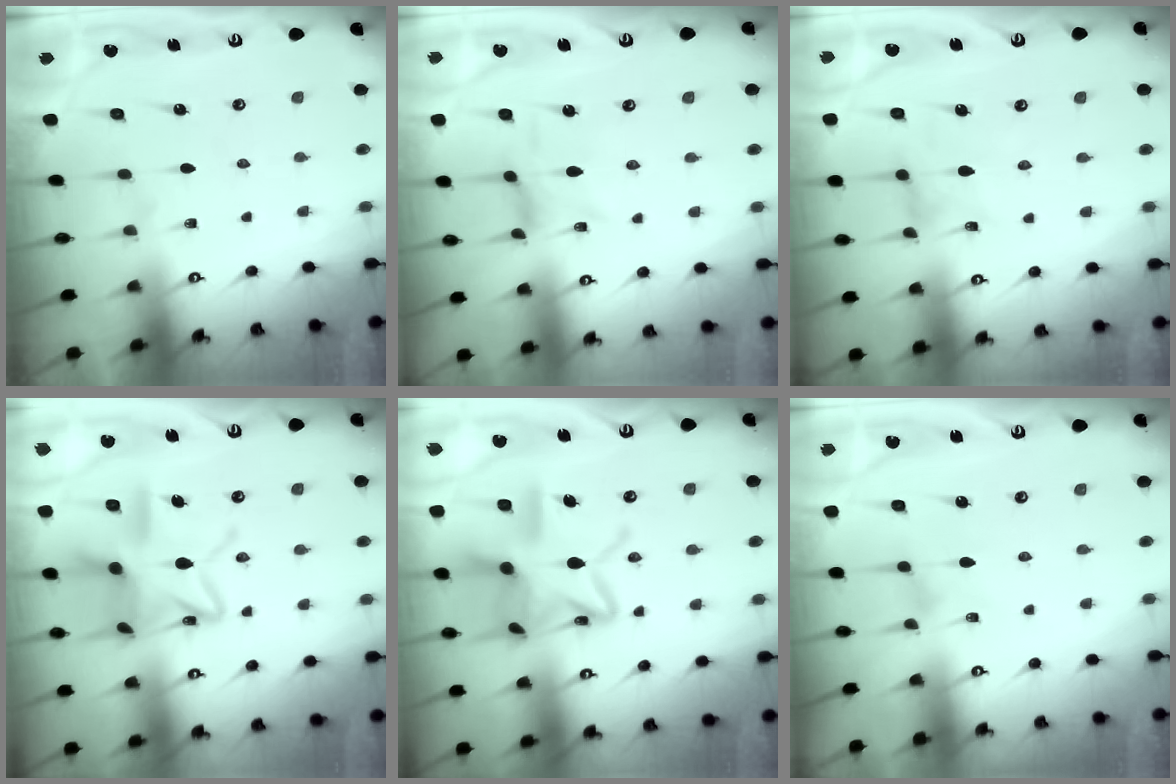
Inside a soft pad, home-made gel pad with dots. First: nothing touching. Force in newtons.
{"total": 0.0}
{"total": 0.6, "press": 0.6, "slide": 0.2}
{"total": 16.1, "press": 16.1, "slide": 1.2}
{"total": 18.4, "press": 18.3, "slide": 1.7}
{"total": 0.5, "press": 0.5, "slide": 0.1}